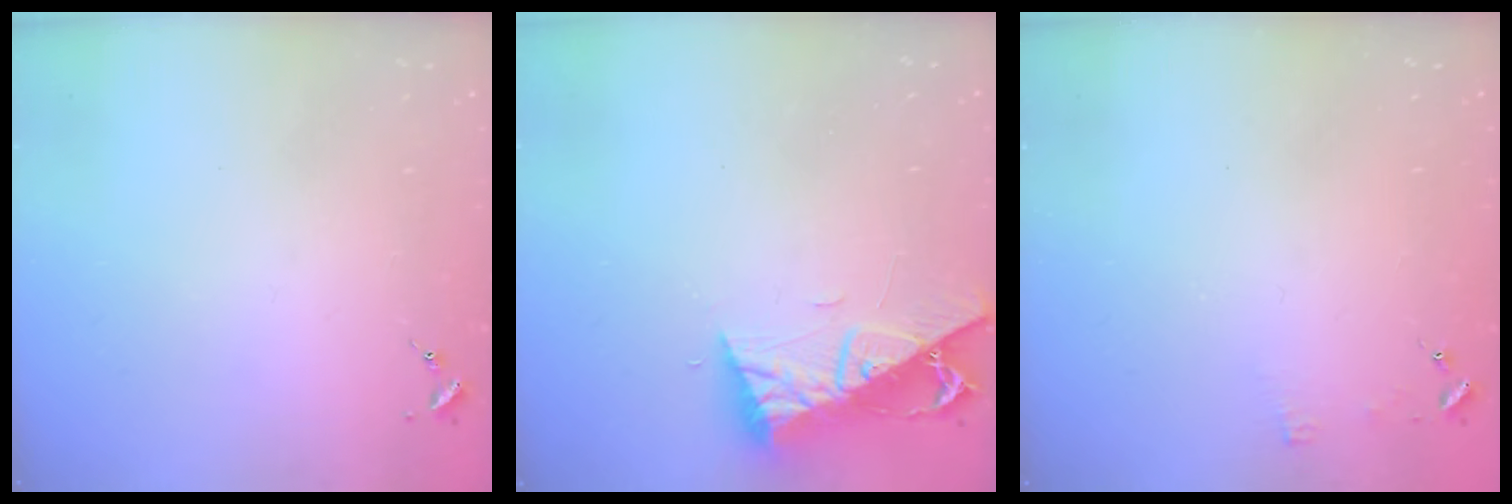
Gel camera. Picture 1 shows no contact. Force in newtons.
{"total": 9.4, "press": 9.3, "slide": 1.3}
{"total": 3.4, "press": 3.3, "slide": 0.3}